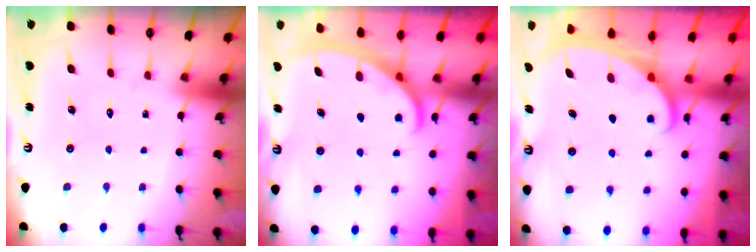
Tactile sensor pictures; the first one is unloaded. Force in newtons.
{"total": 2.8, "press": 2.8, "slide": 0.4}
{"total": 2.1, "press": 2.1, "slide": 0.3}